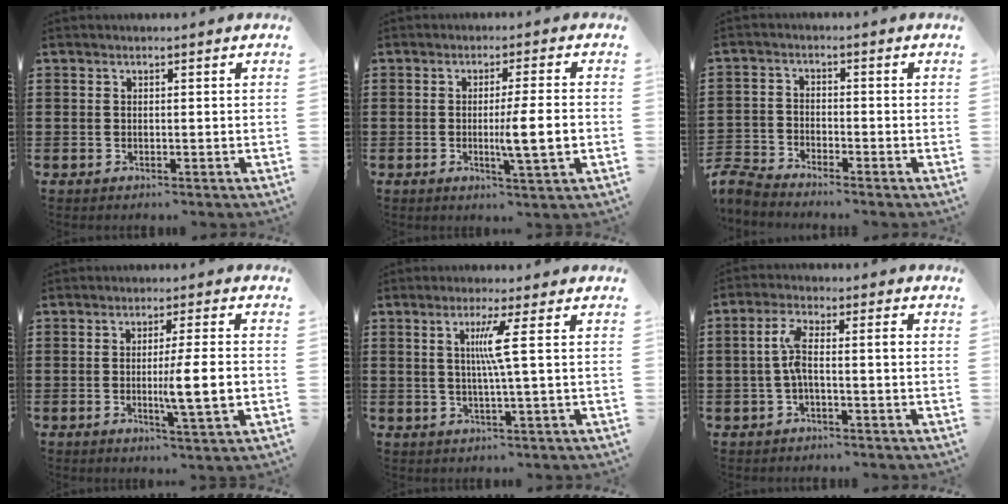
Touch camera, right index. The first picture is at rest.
{"total": 6.3, "force": [-0.8, 0.1, 6.3], "torque": [-0.097, -0.010, -0.018]}
{"total": 3.6, "force": [-3.5, 0.3, 0.2], "torque": [-0.030, -0.005, -0.081]}
{"total": 7.2, "force": [-1.0, 0.3, 7.1], "torque": [-0.110, -0.012, -0.021]}
{"total": 4.9, "force": [0.8, -1.0, 4.8], "torque": [-0.092, -0.008, 0.007]}
{"total": 5.3, "force": [-0.4, 1.4, 5.1], "torque": [-0.102, 0.007, -0.013]}